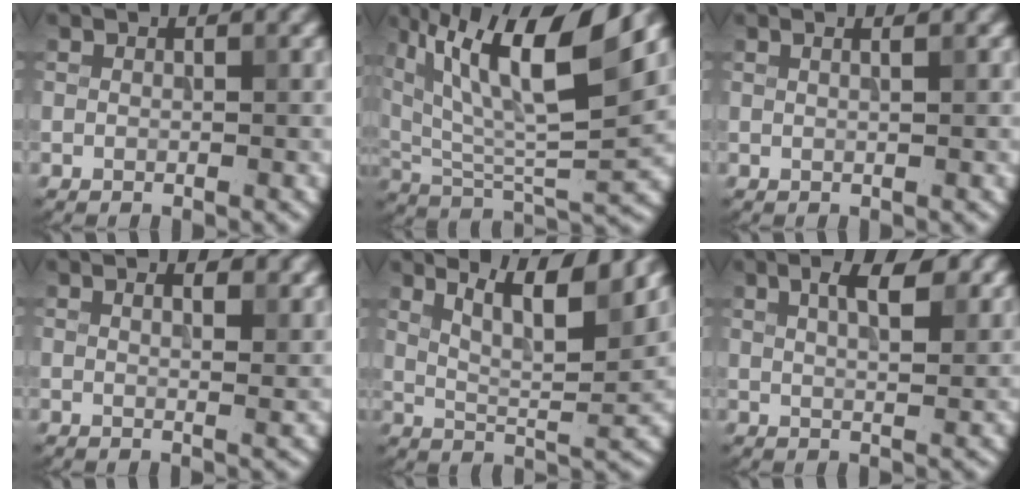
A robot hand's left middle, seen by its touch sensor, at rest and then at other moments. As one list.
[{"total": 12.2, "force": [5.8, 3.5, 10.1], "torque": [-0.183, 0.007, 0.106]}, {"total": 1.8, "force": [0.9, 0.8, 1.3], "torque": [0.002, -0.001, -0.007]}, {"total": 3.2, "force": [1.7, 1.2, 2.5], "torque": [-0.025, 0.004, 0.017]}, {"total": 7.3, "force": [4.3, 1.7, 5.6], "torque": [-0.087, 0.000, 0.074]}, {"total": 4.9, "force": [2.5, 1.8, 3.8], "torque": [-0.056, 0.009, 0.031]}]